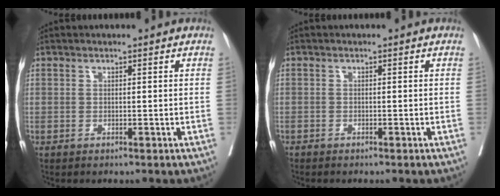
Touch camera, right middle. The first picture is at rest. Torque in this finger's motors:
{"motor_torque": [0.53, -0.62, -0.03, -0.16]}